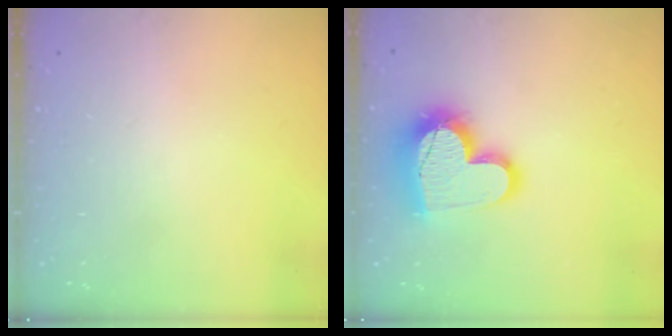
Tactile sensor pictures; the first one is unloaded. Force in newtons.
{"total": 19.3, "press": 19.2, "slide": 1.4}